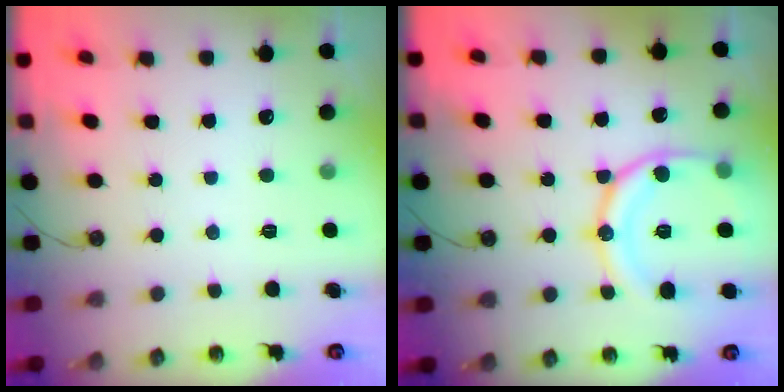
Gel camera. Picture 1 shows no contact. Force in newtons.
{"total": 15.9, "press": 15.8, "slide": 1.7}